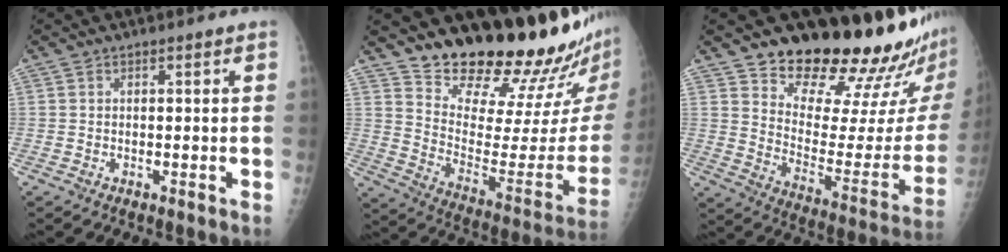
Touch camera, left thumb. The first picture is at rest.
{"total": 24.4, "force": [21.8, 4.2, 10.2], "torque": [-0.117, -0.191, 0.311]}
{"total": 24.2, "force": [19.6, 6.5, 12.6], "torque": [-0.139, -0.162, 0.273]}